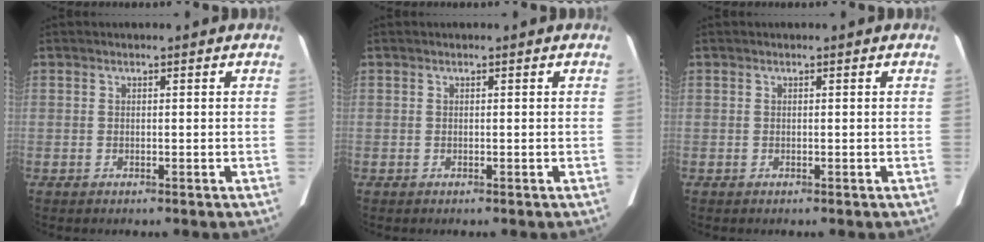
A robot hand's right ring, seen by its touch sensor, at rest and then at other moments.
{"total": 0.0}
{"total": 0.0}